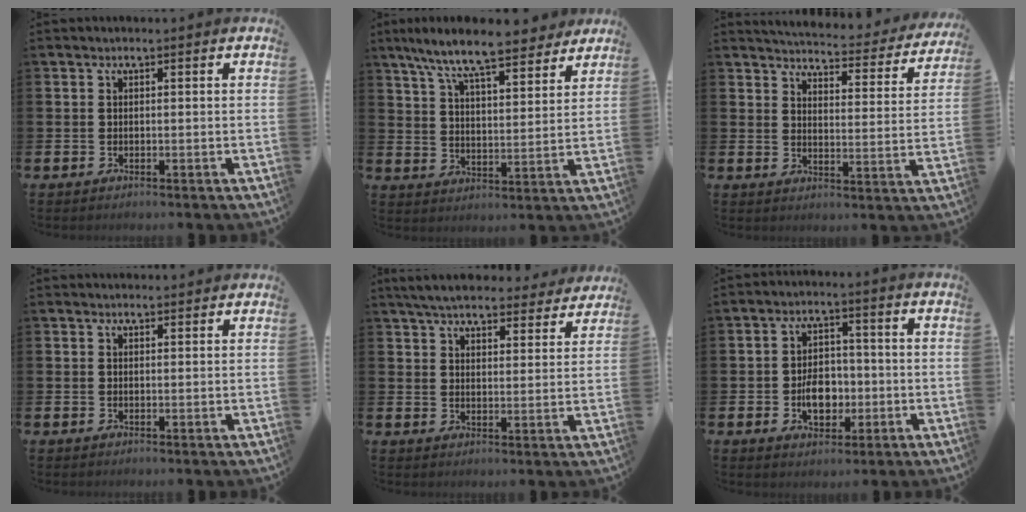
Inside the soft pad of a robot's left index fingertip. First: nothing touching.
{"total": 10.2, "force": [9.2, 1.5, 4.2], "torque": [-0.102, -0.049, 0.163]}
{"total": 4.9, "force": [4.8, 0.5, 0.7], "torque": [-0.033, -0.040, 0.081]}
{"total": 1.2, "force": [1.1, 0.4, 0.1], "torque": [0.005, 0.000, 0.018]}
{"total": 6.2, "force": [5.9, 1.4, 1.5], "torque": [-0.048, -0.030, 0.104]}
{"total": 5.1, "force": [-1.1, 3.6, 3.4], "torque": [-0.050, 0.004, -0.026]}